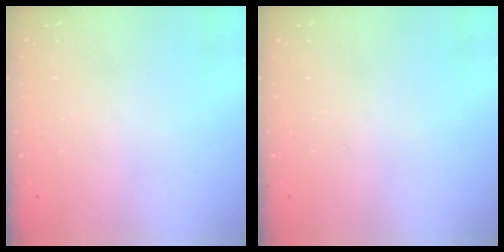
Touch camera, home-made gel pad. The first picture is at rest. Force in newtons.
{"total": 0.0}